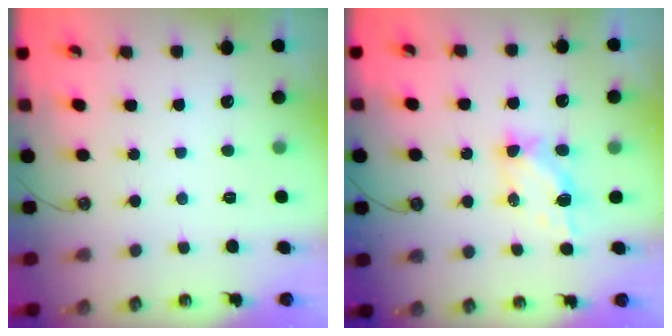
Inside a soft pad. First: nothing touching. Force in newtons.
{"total": 5.5, "press": 5.5, "slide": 0.3}